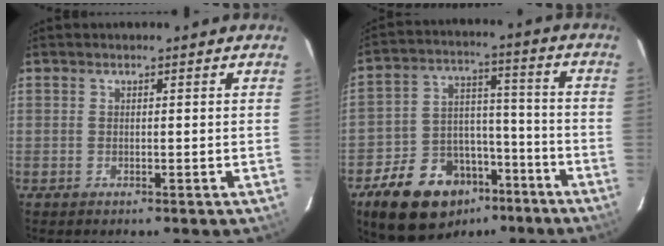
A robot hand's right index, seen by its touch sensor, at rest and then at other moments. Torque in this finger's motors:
{"motor_torque": [1.14, -0.98, 0.38, 0.01]}